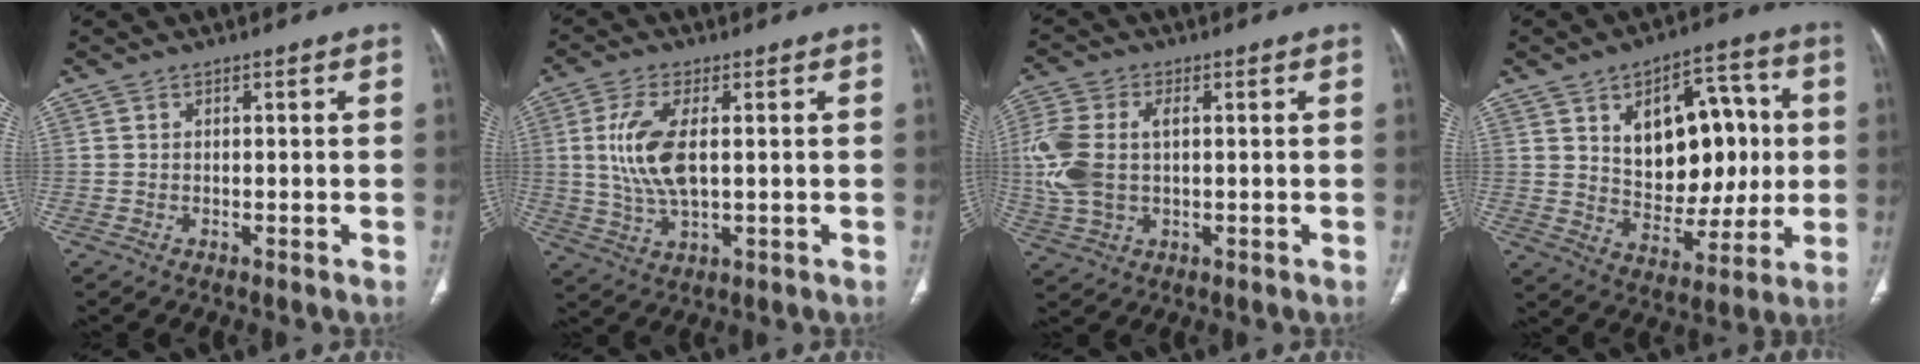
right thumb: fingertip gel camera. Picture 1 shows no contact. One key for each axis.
{"total": 9.9, "fx": 1.3, "fy": 4.3, "fz": 8.8, "tx": -0.197, "ty": -0.009, "tz": 0.031}
{"total": 11.4, "fx": 0.9, "fy": 7.0, "fz": 8.9, "tx": -0.225, "ty": 0.012, "tz": 0.022}
{"total": 18.7, "fx": 3.3, "fy": 11.6, "fz": 14.3, "tx": -0.145, "ty": 0.003, "tz": 0.061}